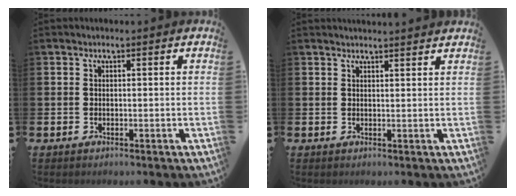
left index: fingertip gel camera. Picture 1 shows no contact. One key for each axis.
{"total": 1.7, "fx": 1.7, "fy": -0.1, "fz": 0.0, "tx": 0.008, "ty": -0.012, "tz": 0.029}